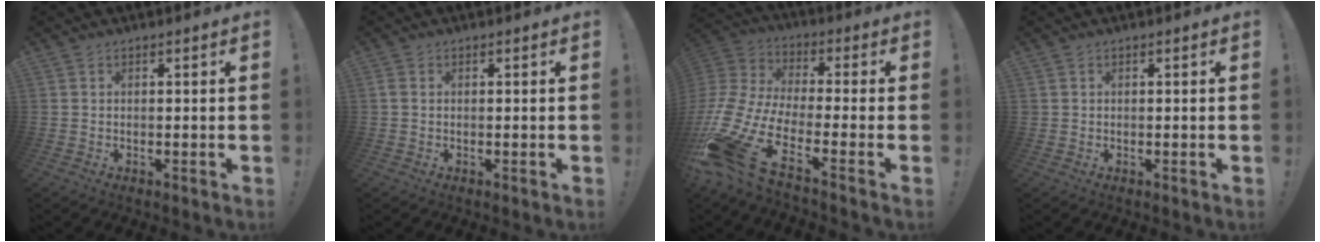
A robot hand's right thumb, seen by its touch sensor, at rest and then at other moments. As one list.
[{"total": 0.7, "force": [0.1, 0.4, 0.6], "torque": [-0.013, 0.004, 0.002]}, {"total": 15.0, "force": [-8.8, 5.1, 11.0], "torque": [-0.245, 0.015, -0.155]}, {"total": 0.6, "force": [0.2, 0.6, 0.0], "torque": [-0.007, 0.006, 0.005]}]